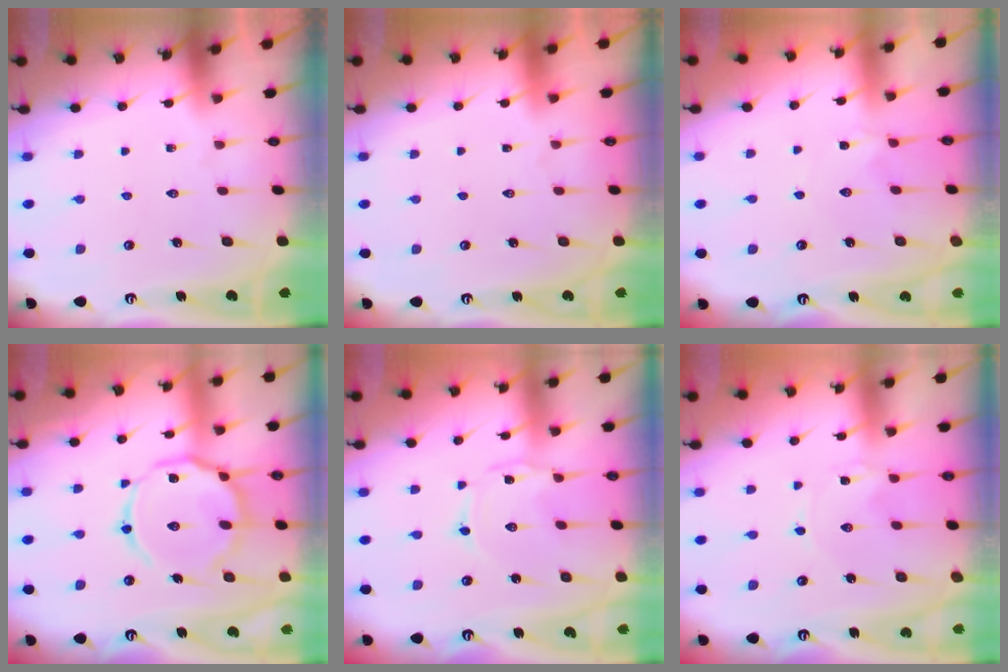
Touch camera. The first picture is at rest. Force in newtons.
{"total": 1.6, "press": 1.6, "slide": 0.1}
{"total": 1.2, "press": 1.2, "slide": 0.4}
{"total": 16.5, "press": 16.4, "slide": 1.4}
{"total": 0.8, "press": 0.8, "slide": 0.2}
{"total": 0.0}